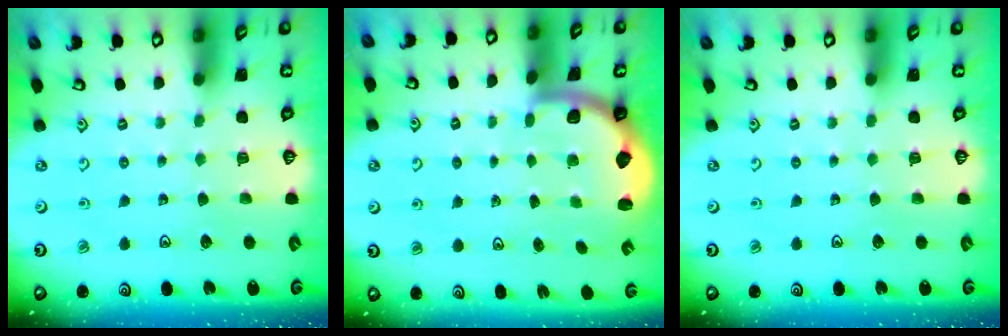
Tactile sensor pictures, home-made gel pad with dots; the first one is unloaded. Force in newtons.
{"total": 1.9, "press": 1.8, "slide": 0.5}
{"total": 0.0}